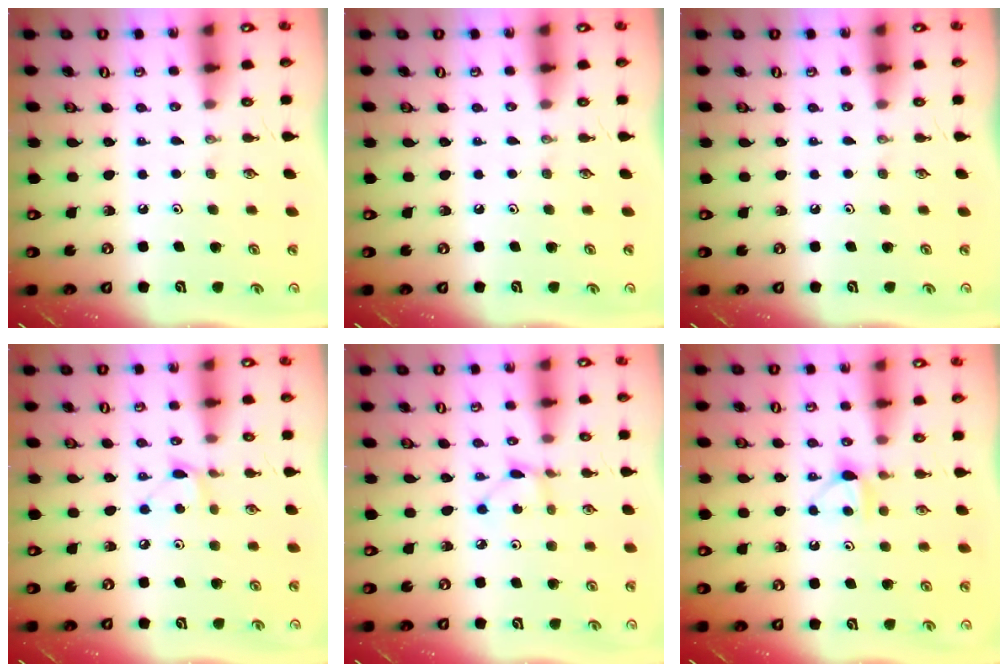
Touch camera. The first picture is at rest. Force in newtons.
{"total": 0.0}
{"total": 0.0}
{"total": 4.3, "press": 4.3, "slide": 0.5}
{"total": 2.1, "press": 2.1, "slide": 0.3}
{"total": 6.6, "press": 6.5, "slide": 0.7}